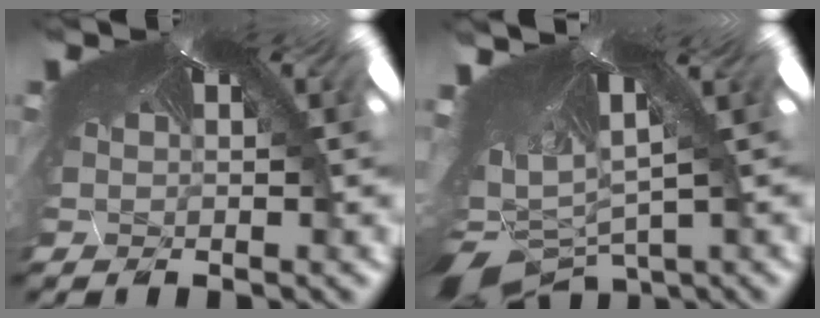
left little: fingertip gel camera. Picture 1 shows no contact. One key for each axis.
{"total": 6.9, "fx": -6.7, "fy": 1.1, "fz": 0.9, "tx": -0.004, "ty": -0.084, "tz": -0.096}